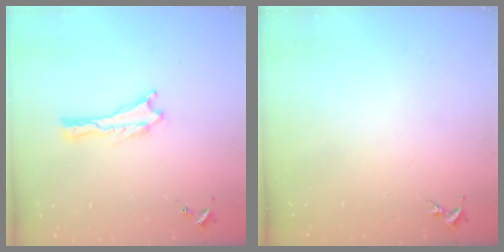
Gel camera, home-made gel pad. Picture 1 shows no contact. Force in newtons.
{"total": 0.0}